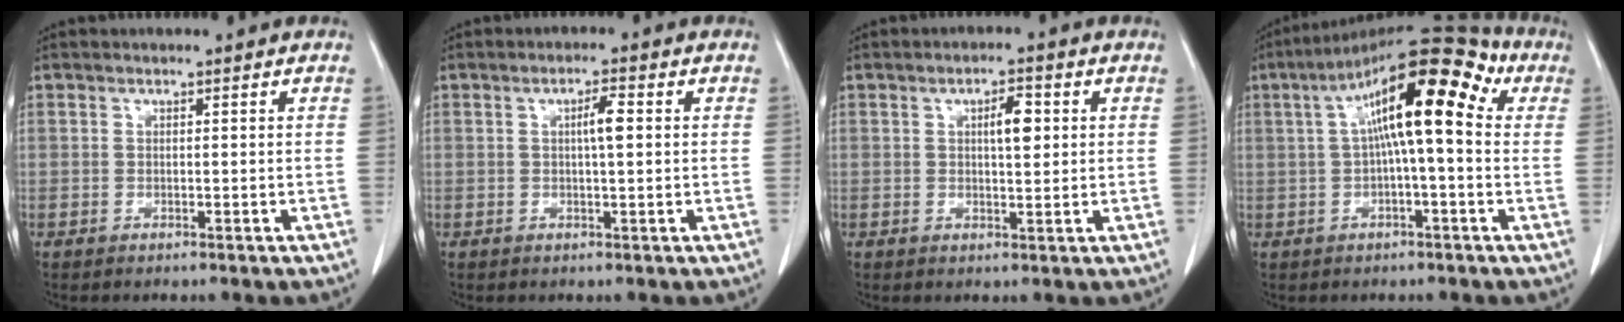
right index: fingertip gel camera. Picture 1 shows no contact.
{"total": 2.8, "force": [0.5, 0.2, 2.7], "torque": [-0.046, 0.004, 0.009]}
{"total": 3.7, "force": [1.0, 1.1, 3.4], "torque": [-0.056, 0.006, 0.017]}
{"total": 15.1, "force": [3.4, 3.3, 14.3], "torque": [-0.222, 0.060, 0.044]}